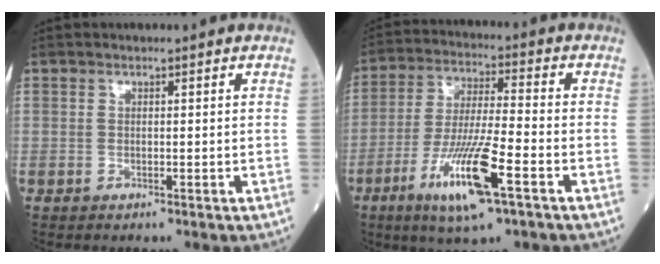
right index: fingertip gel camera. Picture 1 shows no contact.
{"total": 12.9, "force": [-6.0, 1.1, 11.4], "torque": [-0.222, -0.021, -0.108]}